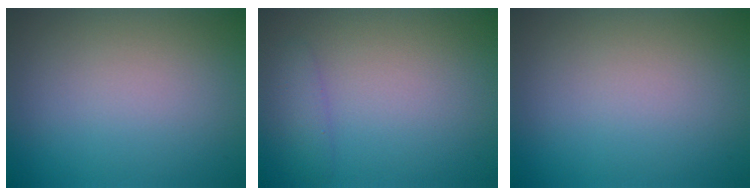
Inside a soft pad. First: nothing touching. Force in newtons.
{"total": 1.5, "press": 1.5, "slide": 0.1}
{"total": 0.0}